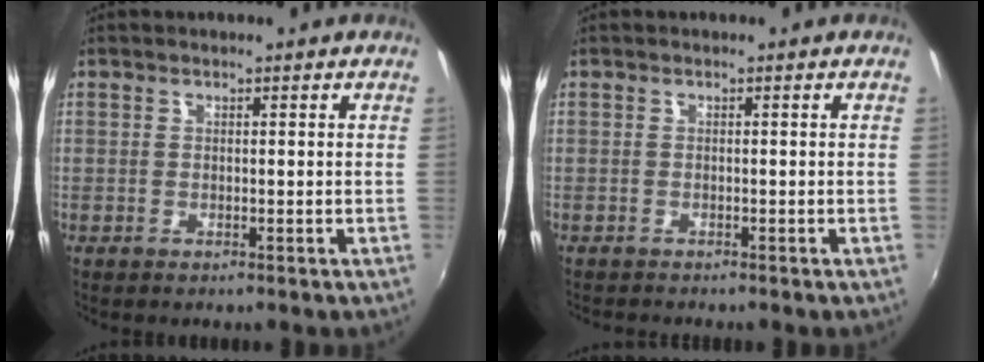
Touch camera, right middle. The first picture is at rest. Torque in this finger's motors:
{"motor_torque": [0.98, -1.16, 0.20, 0.06]}